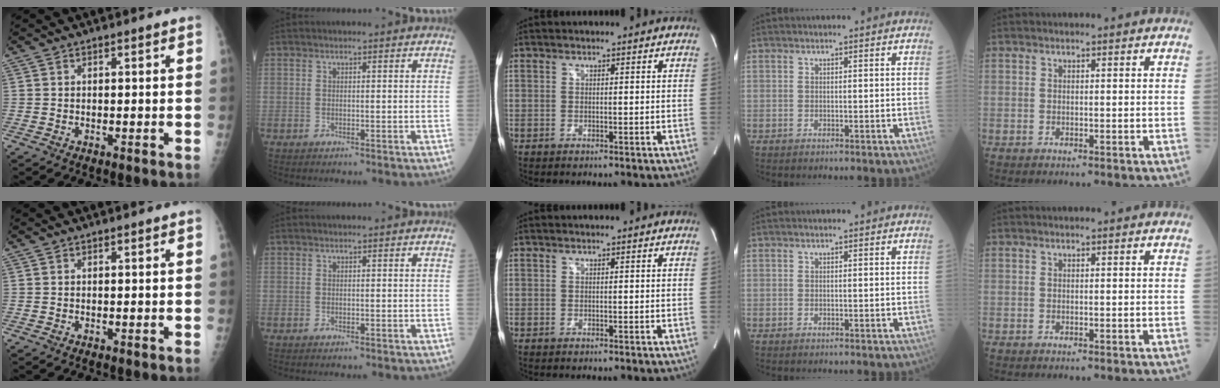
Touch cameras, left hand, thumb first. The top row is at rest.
{}